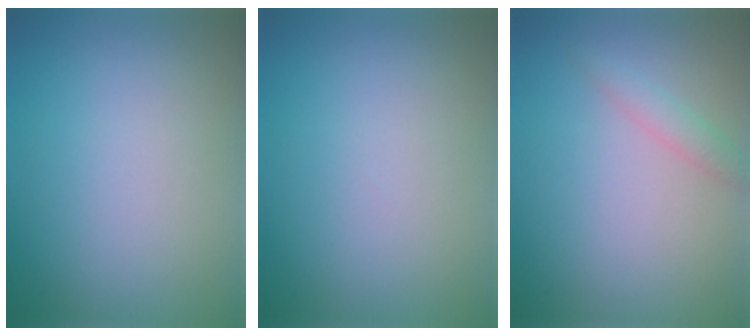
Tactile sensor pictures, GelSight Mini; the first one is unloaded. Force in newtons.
{"total": 0.0}
{"total": 1.5, "press": 1.5, "slide": 0.0}